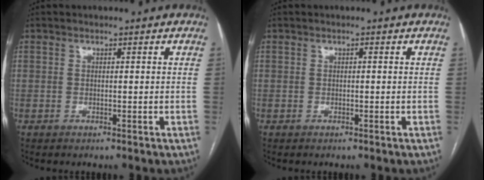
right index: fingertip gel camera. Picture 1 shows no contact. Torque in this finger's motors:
{"motor_torque": [0.14, 0.01, 0.04, 0.02]}